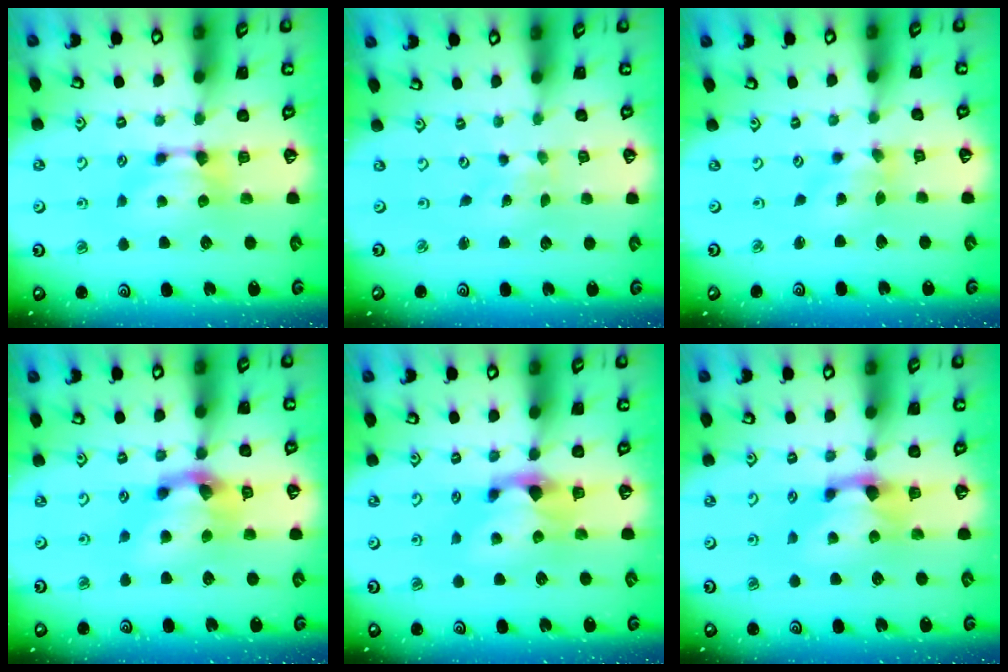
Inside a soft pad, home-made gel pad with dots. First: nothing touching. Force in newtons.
{"total": 6.9, "press": 6.9, "slide": 0.4}
{"total": 1.2, "press": 0.2, "slide": 1.1}
{"total": 5.2, "press": 4.9, "slide": 1.9}
{"total": 1.8, "press": 1.2, "slide": 1.4}
{"total": 1.3, "press": 0.5, "slide": 1.2}